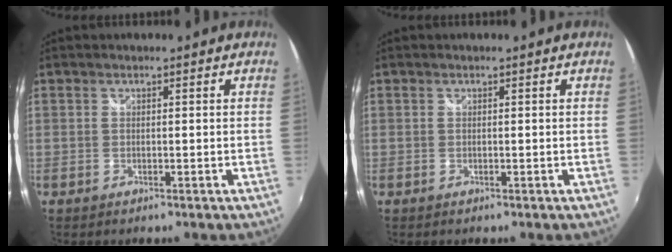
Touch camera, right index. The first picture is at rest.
{"total": 0.0}